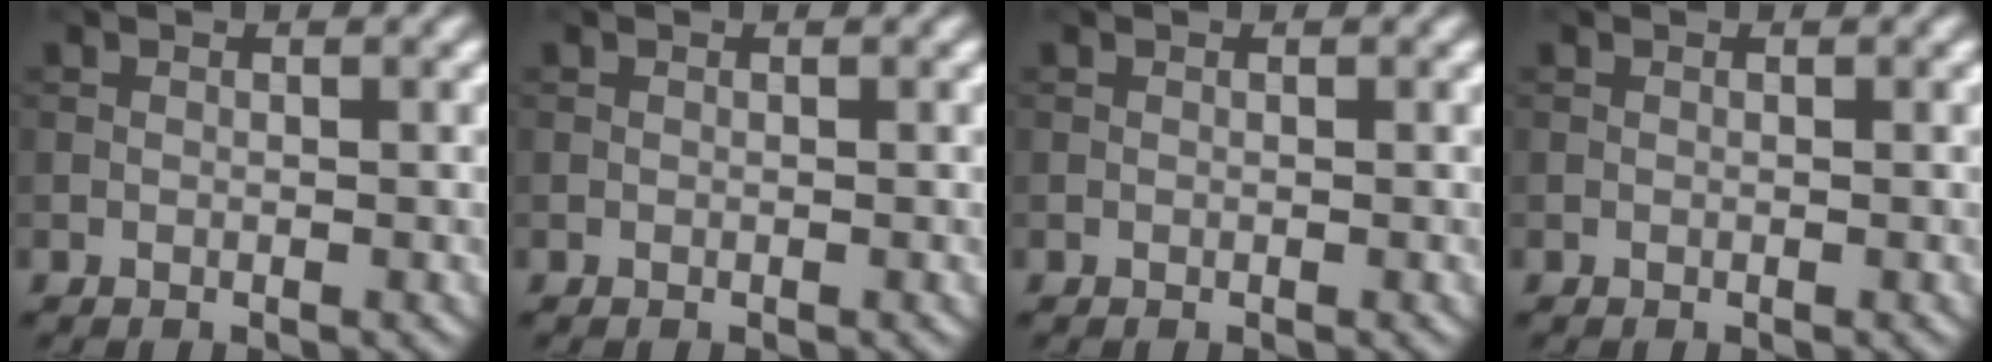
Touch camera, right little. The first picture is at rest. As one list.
[{"total": 0.0}, {"total": 0.0}, {"total": 0.0}]